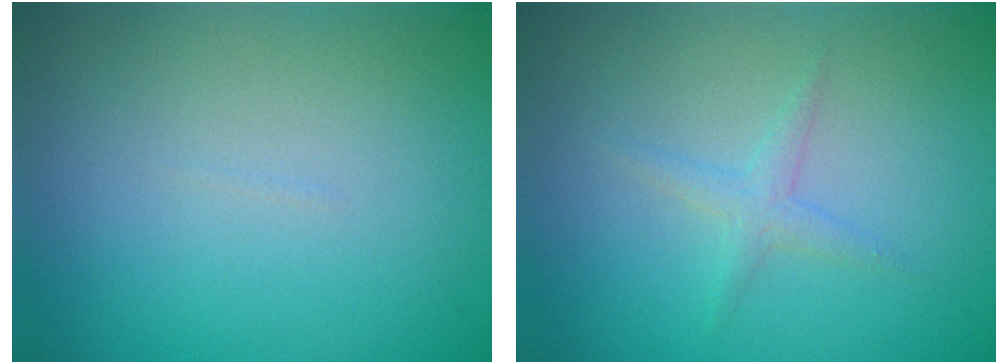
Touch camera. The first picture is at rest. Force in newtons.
{"total": 1.3, "press": 1.3, "slide": 0.0}